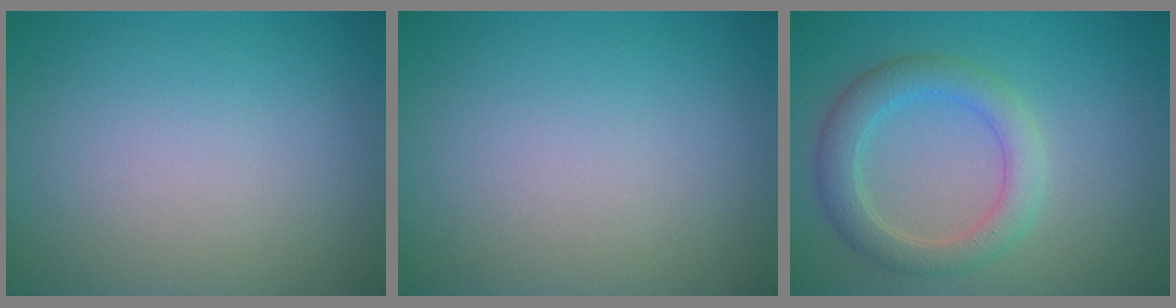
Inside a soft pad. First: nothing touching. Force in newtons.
{"total": 0.0}
{"total": 3.8, "press": 3.8, "slide": 0.1}